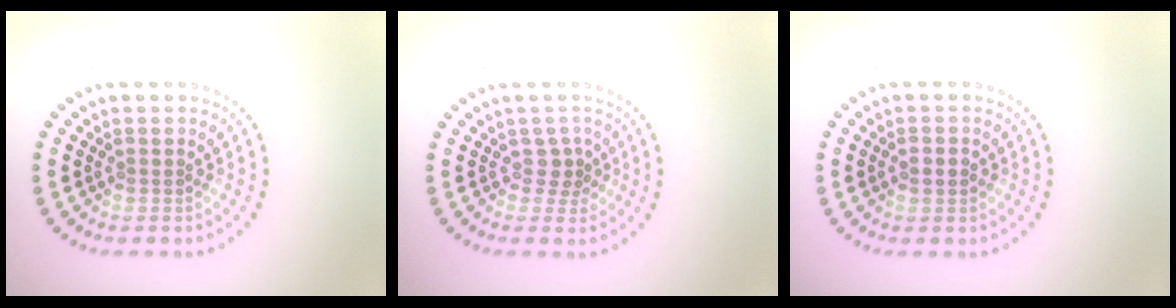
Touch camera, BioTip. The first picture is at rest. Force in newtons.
{"total": 1.5, "press": 1.0, "slide": 1.1}
{"total": 1.9, "press": 1.9, "slide": 0.1}